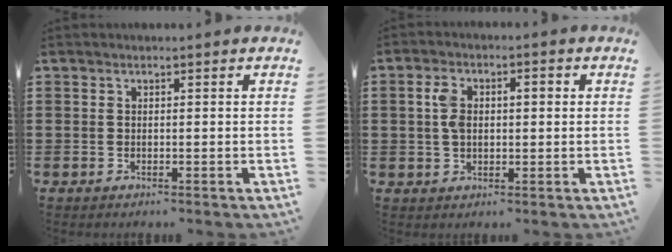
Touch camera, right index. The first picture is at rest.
{"total": 4.5, "force": [0.4, 2.5, 3.7], "torque": [-0.085, 0.010, 0.001]}